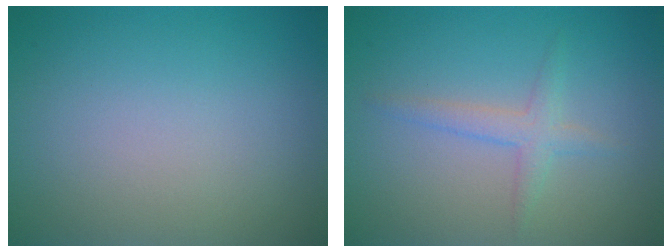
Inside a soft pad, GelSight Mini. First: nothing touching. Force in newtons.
{"total": 1.9, "press": 1.9, "slide": 0.1}